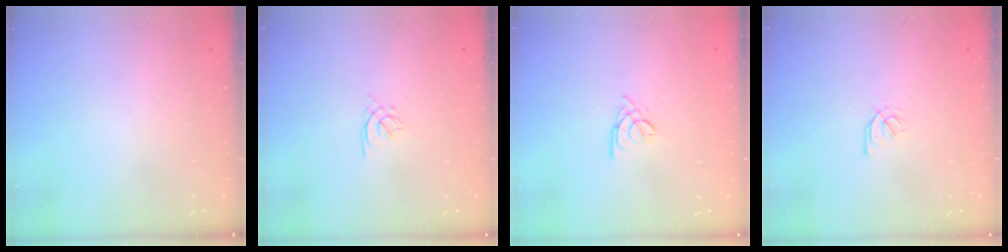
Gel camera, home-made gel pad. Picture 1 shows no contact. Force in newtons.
{"total": 1.2, "press": 1.0, "slide": 0.5}
{"total": 2.6, "press": 2.6, "slide": 0.6}
{"total": 1.8, "press": 1.8, "slide": 0.4}